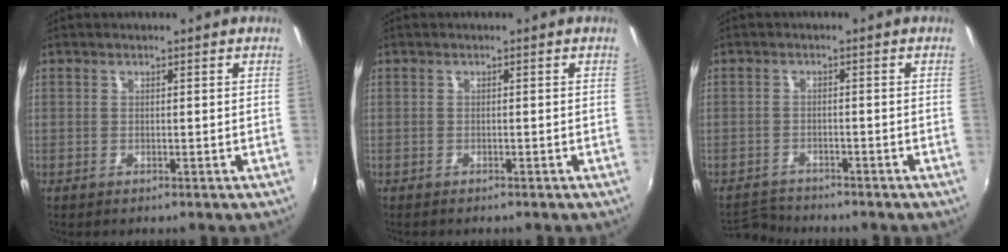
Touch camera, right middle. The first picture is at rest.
{"total": 0.8, "force": [-0.7, 0.3, 0.1], "torque": [-0.006, -0.003, -0.012]}
{"total": 4.4, "force": [-4.3, 0.9, 0.1], "torque": [-0.018, -0.003, -0.081]}